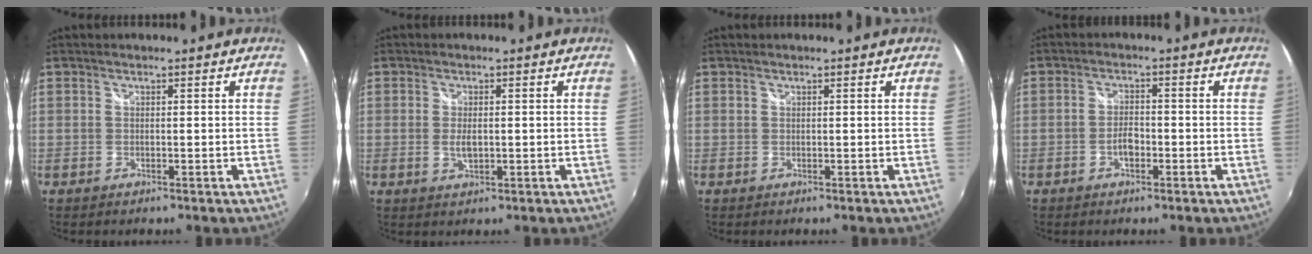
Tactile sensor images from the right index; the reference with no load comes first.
{"total": 2.8, "force": [-0.3, 1.3, 2.4], "torque": [-0.045, -0.003, -0.003]}
{"total": 0.0}
{"total": 2.9, "force": [-1.4, 1.4, 2.1], "torque": [-0.044, 0.005, -0.025]}